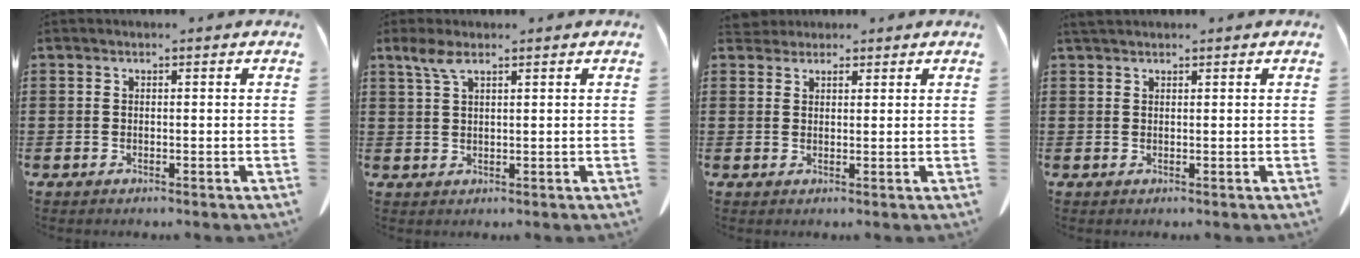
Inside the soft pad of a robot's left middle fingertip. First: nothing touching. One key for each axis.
{"total": 3.3, "fx": 2.0, "fy": 0.9, "fz": 2.5, "tx": -0.057, "ty": 0.003, "tz": 0.035}
{"total": 2.4, "fx": 2.1, "fy": 1.1, "fz": 0.3, "tx": -0.005, "ty": 0.003, "tz": 0.039}
{"total": 0.9, "fx": 0.9, "fy": 0.2, "fz": 0.3, "tx": -0.009, "ty": 0.000, "tz": 0.017}